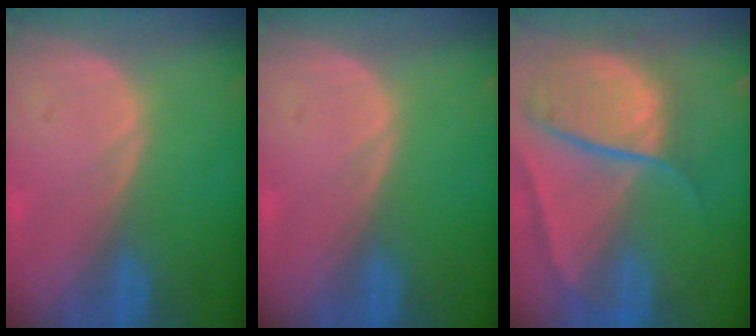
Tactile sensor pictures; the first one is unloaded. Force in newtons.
{"total": 0.0}
{"total": 10.7, "press": 8.9, "slide": 5.9}